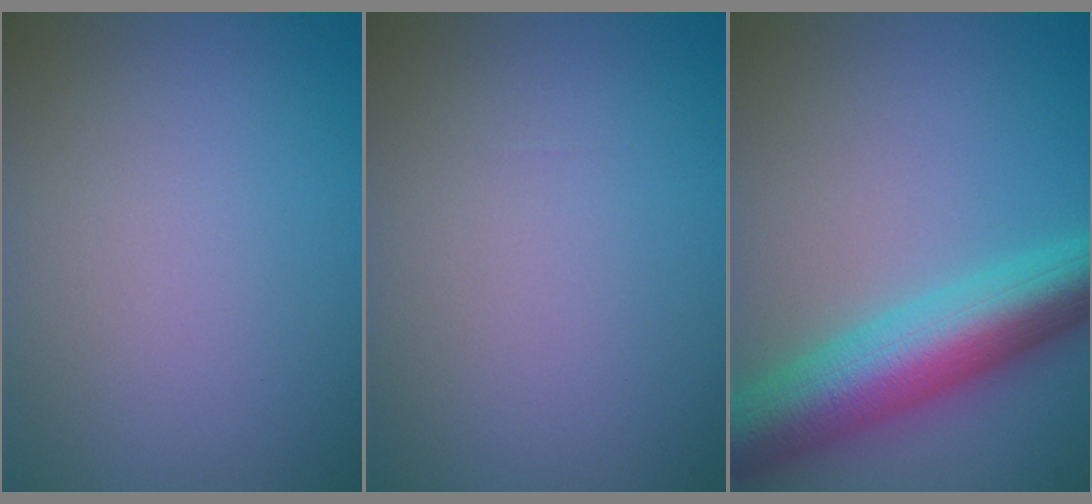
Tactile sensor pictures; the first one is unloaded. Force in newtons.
{"total": 0.0}
{"total": 9.2, "press": 9.2, "slide": 0.3}